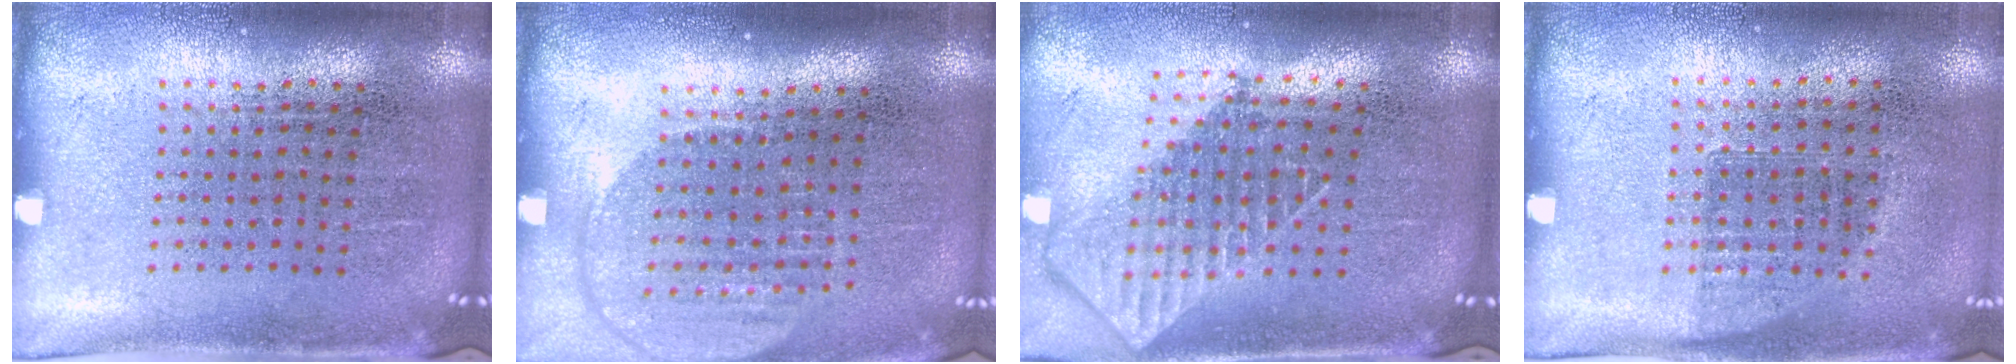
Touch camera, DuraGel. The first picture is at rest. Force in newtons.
{"total": 1.7, "press": 1.5, "slide": 0.8}
{"total": 1.9, "press": 1.5, "slide": 1.1}
{"total": 0.7, "press": 0.6, "slide": 0.4}